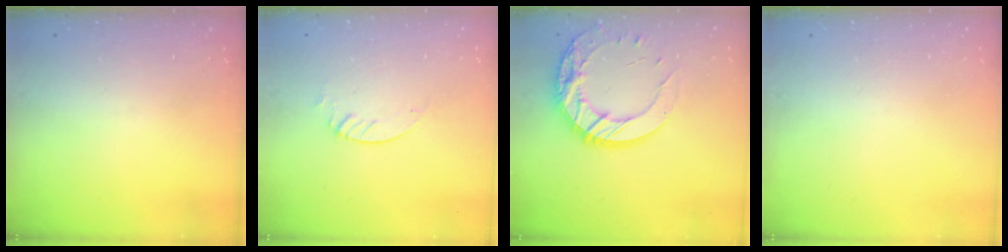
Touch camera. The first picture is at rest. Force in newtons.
{"total": 2.3, "press": 2.3, "slide": 0.2}
{"total": 16.6, "press": 16.5, "slide": 1.2}
{"total": 0.0}